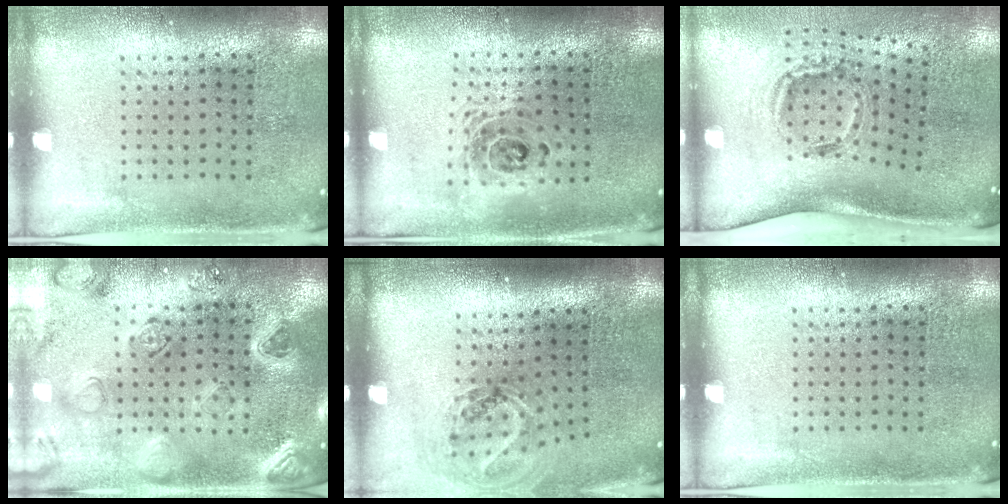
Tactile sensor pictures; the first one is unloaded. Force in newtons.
{"total": 1.5, "press": 1.2, "slide": 0.8}
{"total": 1.9, "press": 1.3, "slide": 1.3}
{"total": 2.2, "press": 2.2, "slide": 0.4}
{"total": 1.1, "press": 1.1, "slide": 0.4}
{"total": 0.0}